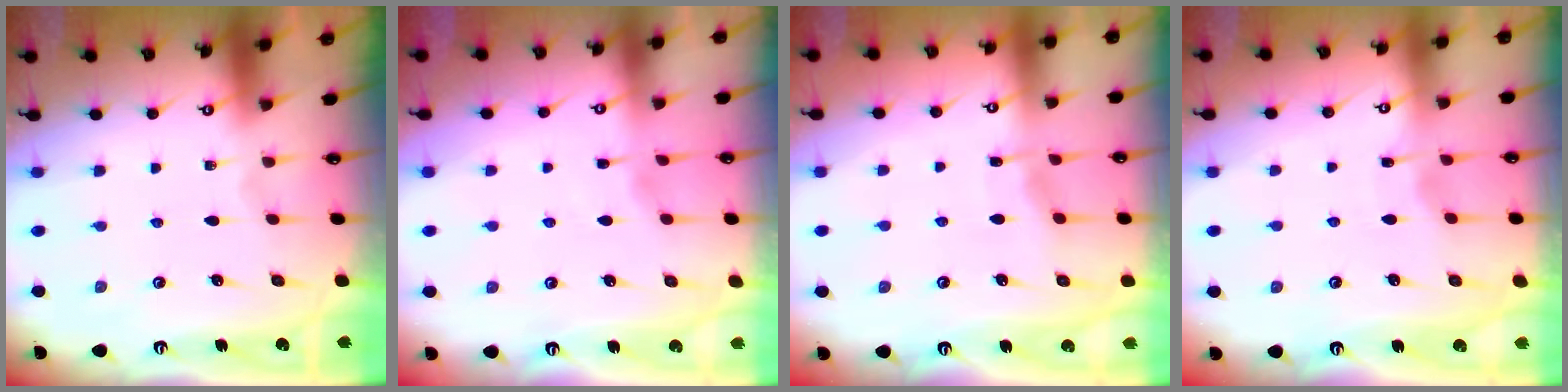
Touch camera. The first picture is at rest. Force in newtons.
{"total": 1.6, "press": 1.5, "slide": 0.4}
{"total": 4.5, "press": 4.5, "slide": 0.6}
{"total": 2.6, "press": 2.6, "slide": 0.3}